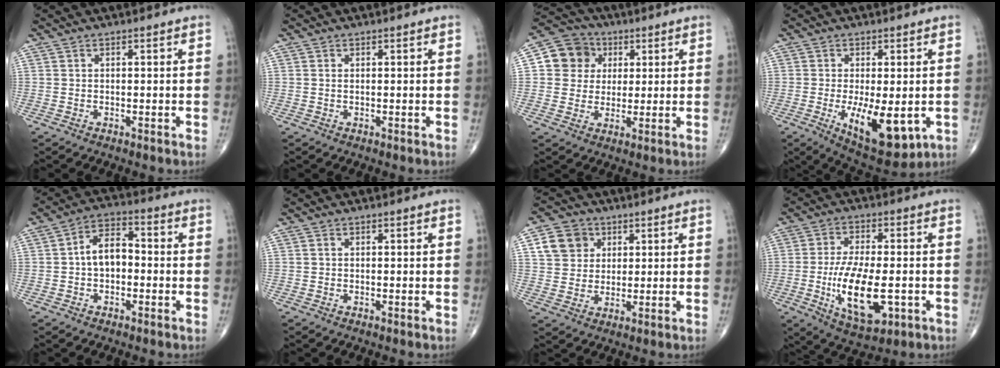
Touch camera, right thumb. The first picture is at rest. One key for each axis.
{"total": 0.0}
{"total": 9.8, "fx": 2.4, "fy": 9.0, "fz": 2.9, "tx": -0.020, "ty": 0.004, "tz": 0.031}
{"total": 12.2, "fx": -2.8, "fy": 5.1, "fz": 10.8, "tx": -0.155, "ty": -0.023, "tz": -0.029}
{"total": 7.4, "fx": -0.6, "fy": 4.7, "fz": 5.7, "tx": -0.084, "ty": 0.030, "tz": -0.022}
{"total": 0.0}
{"total": 8.1, "fx": 2.9, "fy": 6.9, "fz": 3.0, "tx": -0.028, "ty": -0.003, "tz": 0.051}
{"total": 14.4, "fx": -3.3, "fy": 6.3, "fz": 12.6, "tx": -0.221, "ty": -0.004, "tz": -0.045}